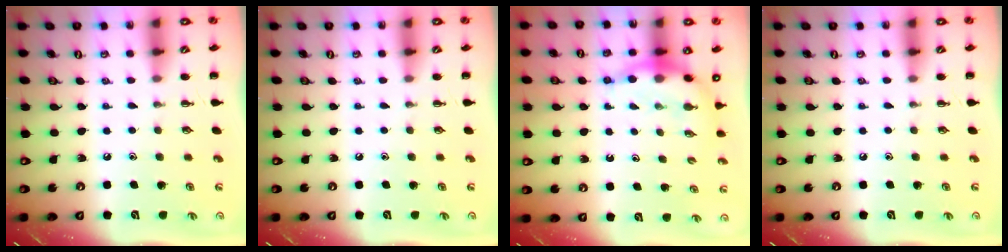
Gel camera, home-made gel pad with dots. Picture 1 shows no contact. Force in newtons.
{"total": 0.0}
{"total": 7.7, "press": 7.6, "slide": 0.9}
{"total": 0.0}